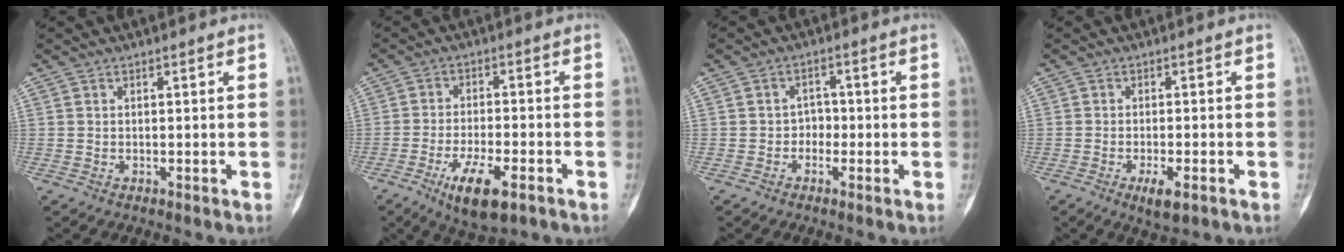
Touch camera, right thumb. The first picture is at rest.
{"total": 9.7, "force": [-4.9, 3.3, 7.7], "torque": [-0.135, 0.009, -0.077]}
{"total": 2.5, "force": [-1.0, 2.1, 0.8], "torque": [0.010, 0.011, -0.027]}
{"total": 4.1, "force": [-2.0, 1.2, 3.4], "torque": [-0.058, -0.003, -0.029]}